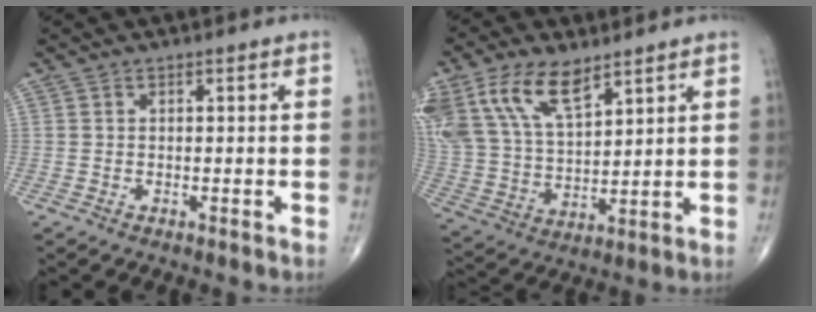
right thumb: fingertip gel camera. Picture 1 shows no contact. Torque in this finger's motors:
{"motor_torque": [0.19, 1.32, 1.74, 1.04, 0.57]}